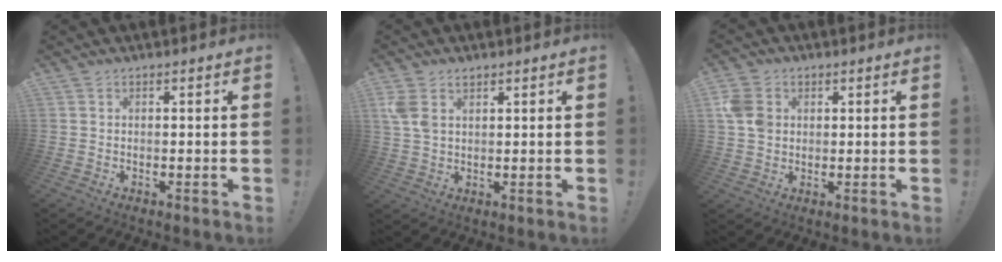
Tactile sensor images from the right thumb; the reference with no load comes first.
{"total": 5.0, "force": [2.5, 3.1, 2.9], "torque": [-0.049, -0.009, 0.049]}
{"total": 7.4, "force": [1.4, 6.2, 3.8], "torque": [-0.068, 0.007, 0.028]}